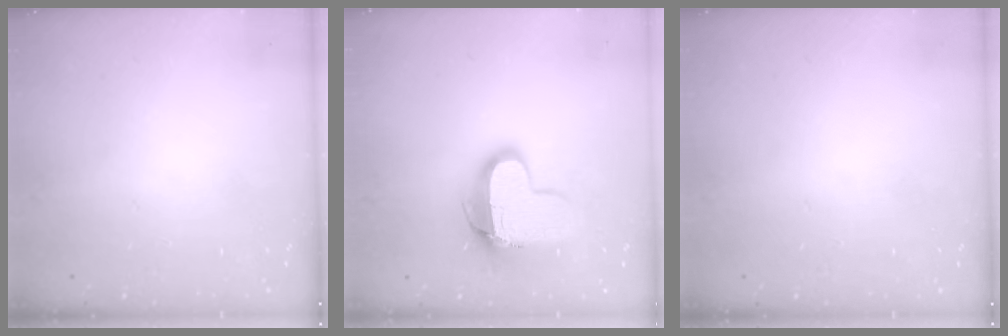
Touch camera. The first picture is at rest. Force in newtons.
{"total": 12.9, "press": 12.9, "slide": 1.1}
{"total": 0.5, "press": 0.5, "slide": 0.1}